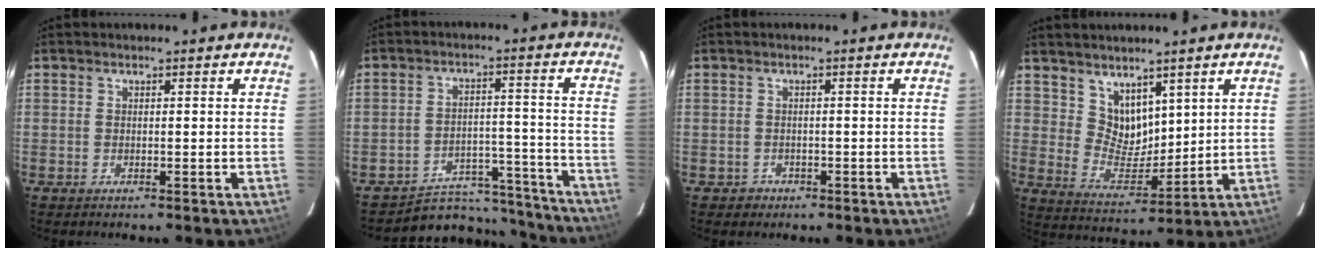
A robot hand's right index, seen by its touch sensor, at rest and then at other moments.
{"total": 13.6, "force": [-12.4, 5.4, 1.0], "torque": [-0.020, 0.055, -0.164]}
{"total": 2.2, "force": [-1.0, 1.9, 0.1], "torque": [-0.005, 0.005, -0.011]}
{"total": 7.6, "force": [5.1, 5.0, 2.7], "torque": [-0.043, -0.005, 0.109]}